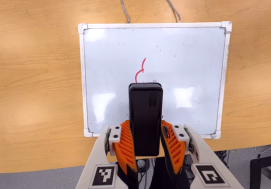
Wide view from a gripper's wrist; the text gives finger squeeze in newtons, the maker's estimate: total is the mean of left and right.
{"total": 7.6, "left": 6.1, "right": 9.1}